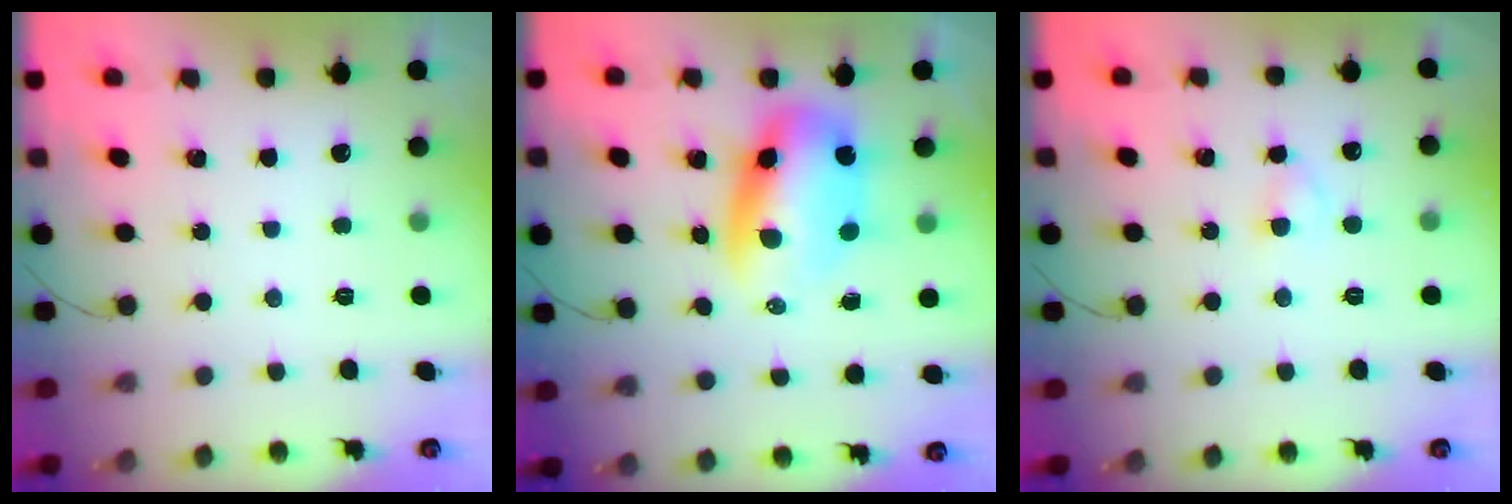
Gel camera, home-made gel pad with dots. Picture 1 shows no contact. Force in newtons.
{"total": 9.7, "press": 9.4, "slide": 2.4}
{"total": 2.4, "press": 2.2, "slide": 1.0}